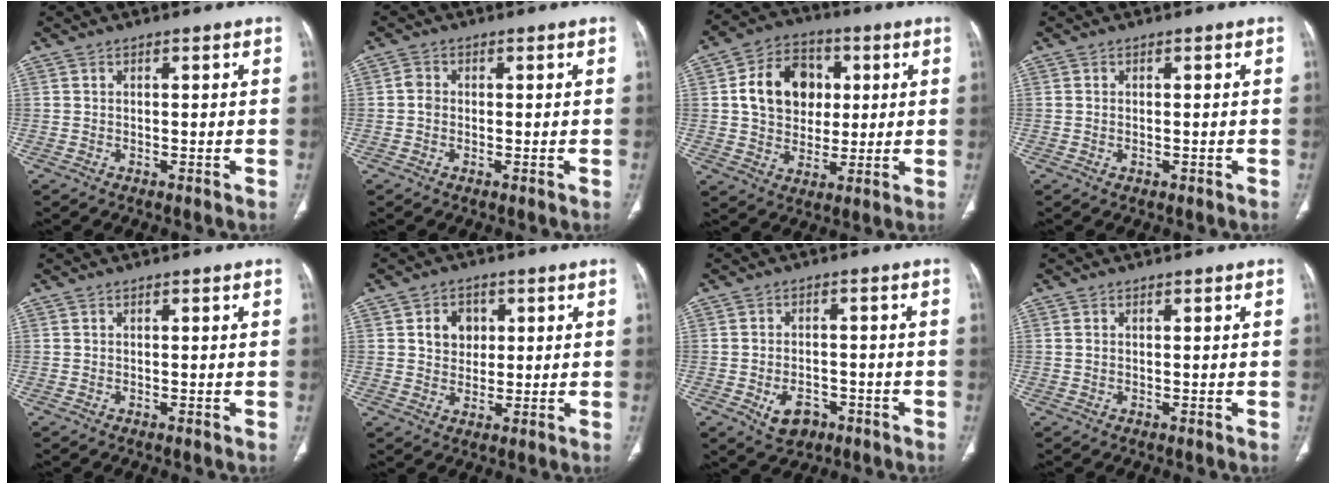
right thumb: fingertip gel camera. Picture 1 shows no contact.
{"total": 1.8, "force": [-0.2, 1.5, 1.0], "torque": [-0.014, 0.004, -0.007]}
{"total": 14.0, "force": [2.6, 11.0, 8.2], "torque": [-0.104, 0.007, 0.042]}
{"total": 0.7, "force": [-0.2, 0.5, 0.5], "torque": [-0.012, 0.002, 0.001]}
{"total": 0.0}
{"total": 5.6, "force": [1.5, 4.6, 2.7], "torque": [-0.016, -0.004, 0.024]}
{"total": 6.1, "force": [-2.8, 4.2, 3.4], "torque": [-0.044, 0.018, -0.035]}
{"total": 0.7, "force": [0.1, 0.4, 0.5], "torque": [-0.016, 0.004, 0.006]}